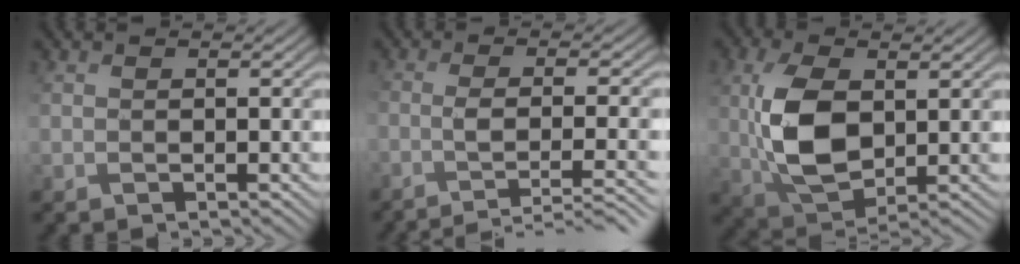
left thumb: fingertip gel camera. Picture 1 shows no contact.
{"total": 7.1, "force": [-3.3, 1.9, 6.0], "torque": [-0.088, -0.007, -0.047]}
{"total": 9.3, "force": [1.0, 5.0, 7.8], "torque": [-0.179, -0.001, 0.022]}